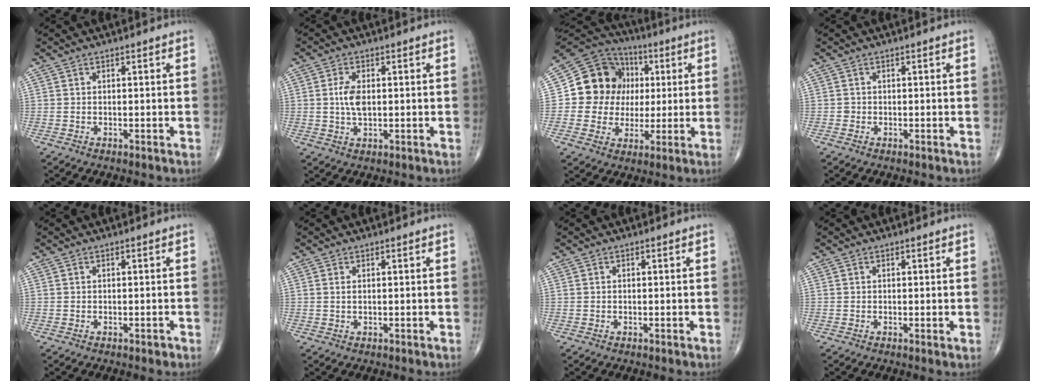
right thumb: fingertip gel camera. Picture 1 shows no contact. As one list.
[{"total": 4.6, "force": [0.4, 2.4, 3.9], "torque": [-0.079, -0.001, 0.008]}, {"total": 15.4, "force": [1.9, 13.8, 6.7], "torque": [-0.072, 0.019, 0.032]}, {"total": 0.6, "force": [-0.1, 0.5, 0.0], "torque": [0.001, 0.004, -0.004]}, {"total": 0.7, "force": [-0.4, 0.4, 0.4], "torque": [-0.003, 0.000, -0.006]}, {"total": 0.8, "force": [0.3, 0.4, 0.7], "torque": [-0.018, 0.002, 0.008]}, {"total": 0.0}, {"total": 0.5, "force": [0.1, 0.2, 0.5], "torque": [-0.009, -0.003, -0.001]}]